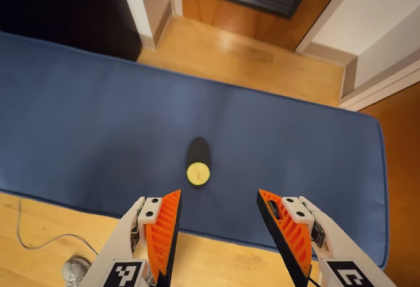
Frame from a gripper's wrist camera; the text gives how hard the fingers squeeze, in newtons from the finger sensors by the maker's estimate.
{"total": 0.0}